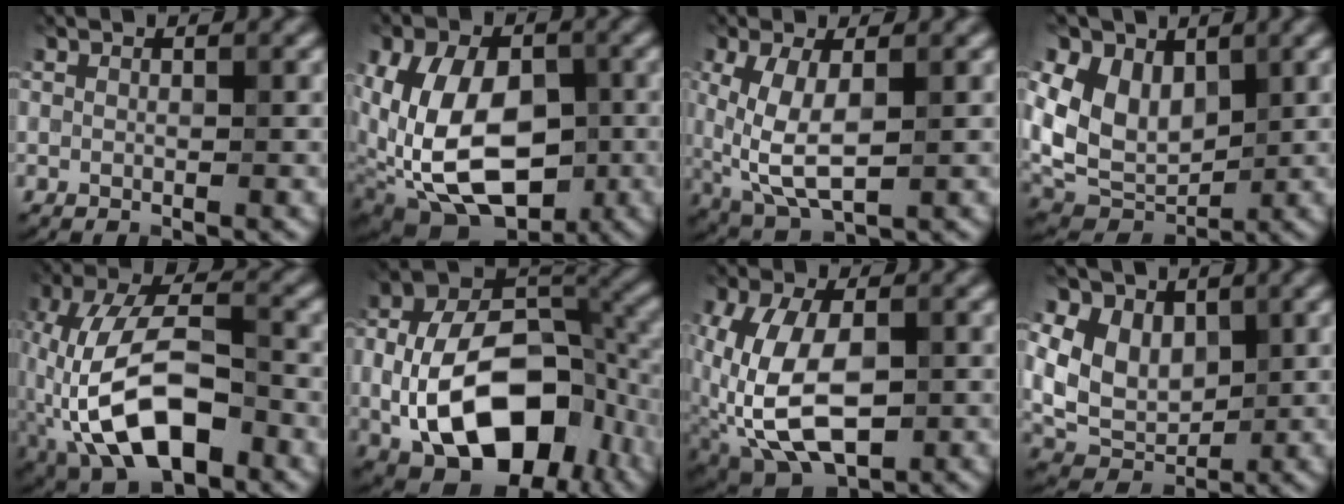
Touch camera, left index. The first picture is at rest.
{"total": 12.3, "force": [-2.2, 8.0, 9.0], "torque": [-0.168, -0.014, -0.044]}
{"total": 6.0, "force": [0.0, 2.7, 5.3], "torque": [-0.128, -0.011, 0.002]}
{"total": 7.1, "force": [2.0, 5.2, 4.5], "torque": [-0.088, -0.011, 0.033]}
{"total": 11.9, "force": [-4.8, 5.5, 9.4], "torque": [-0.183, 0.005, -0.095]}
{"total": 14.5, "force": [-3.9, 9.1, 10.6], "torque": [-0.181, -0.016, -0.072]}
{"total": 10.8, "force": [-2.0, 6.5, 8.4], "torque": [-0.197, -0.020, -0.037]}
{"total": 6.0, "force": [1.3, 4.6, 3.7], "torque": [-0.068, -0.006, 0.016]}